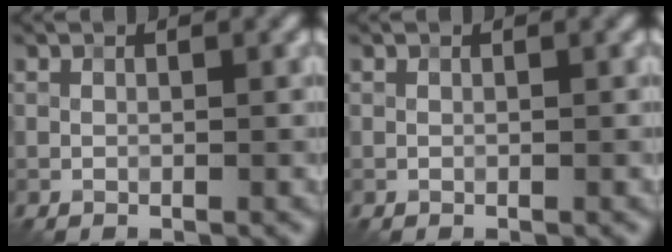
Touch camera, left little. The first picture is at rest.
{"total": 0.0}